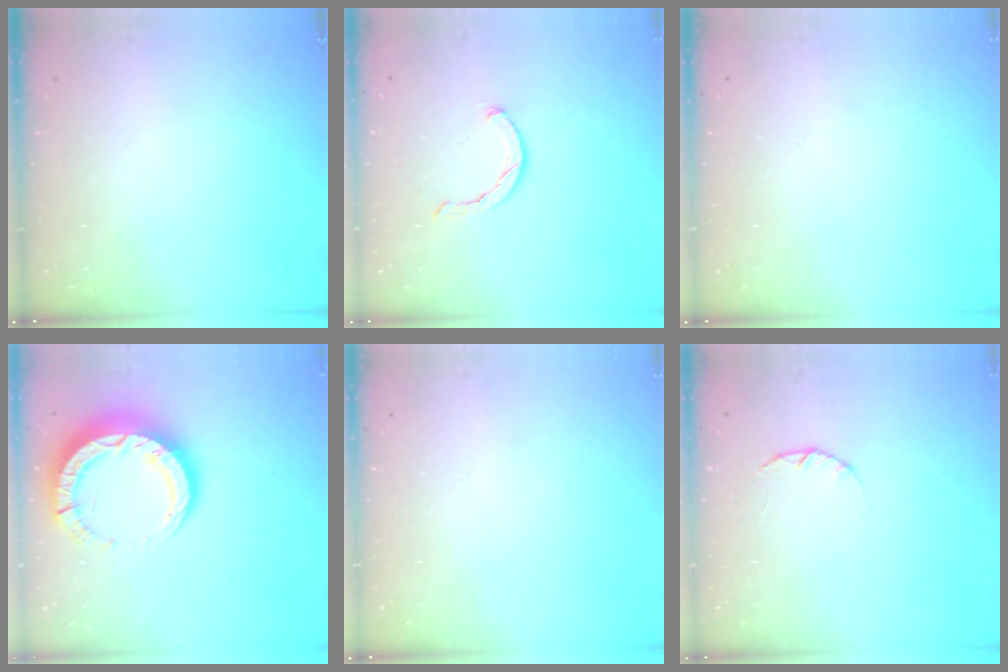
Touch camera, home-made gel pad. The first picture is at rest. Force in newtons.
{"total": 2.3, "press": 2.2, "slide": 0.5}
{"total": 0.0}
{"total": 13.4, "press": 13.3, "slide": 1.4}
{"total": 0.0}
{"total": 1.4, "press": 1.3, "slide": 0.3}